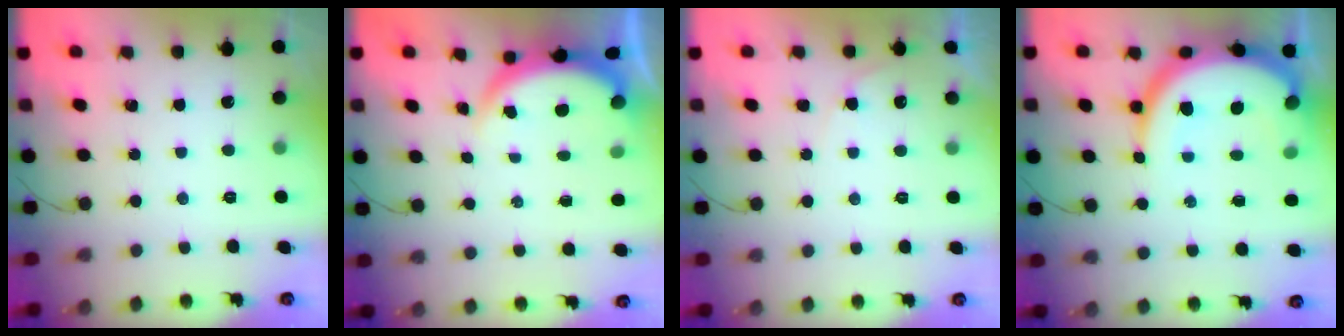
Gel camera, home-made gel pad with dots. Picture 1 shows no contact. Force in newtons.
{"total": 4.0, "press": 4.0, "slide": 0.2}
{"total": 5.0, "press": 4.9, "slide": 0.9}
{"total": 14.9, "press": 14.8, "slide": 1.8}